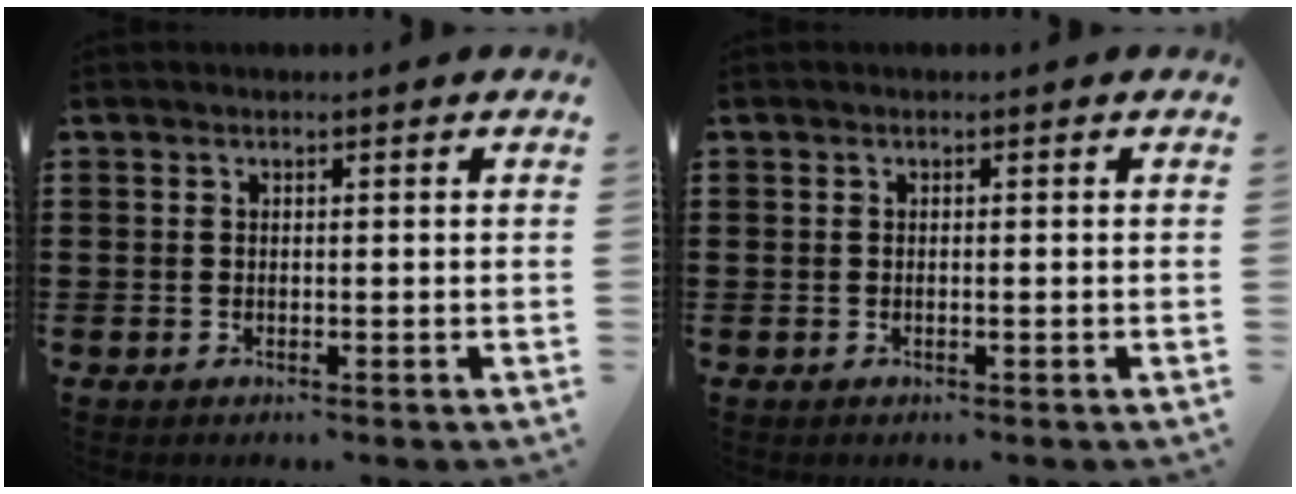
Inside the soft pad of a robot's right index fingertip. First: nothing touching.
{"total": 0.0}